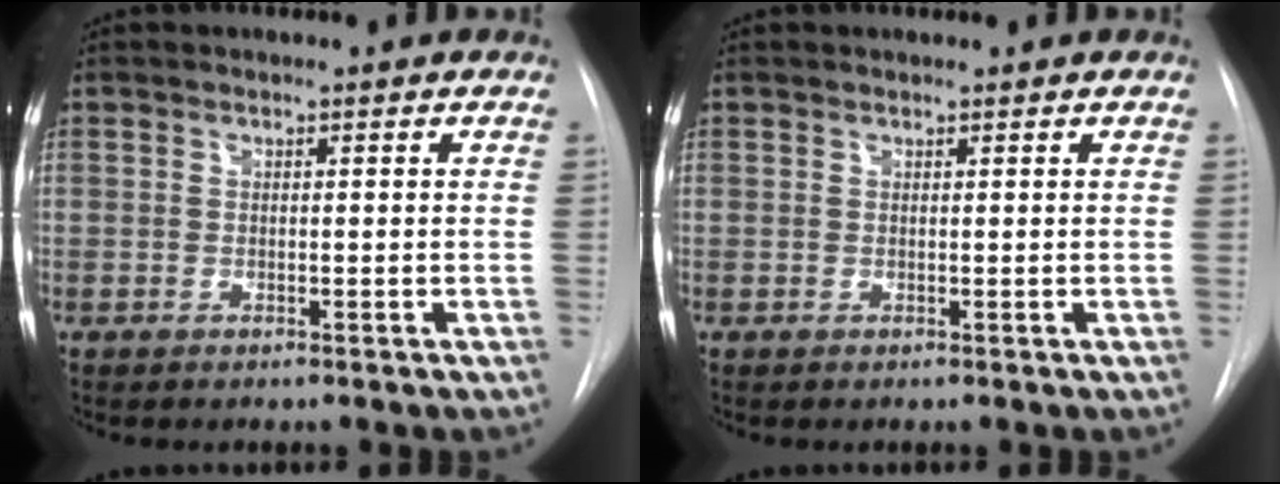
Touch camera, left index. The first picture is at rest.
{"total": 1.2, "force": [1.2, 0.2, 0.2], "torque": [-0.006, 0.017, 0.020]}